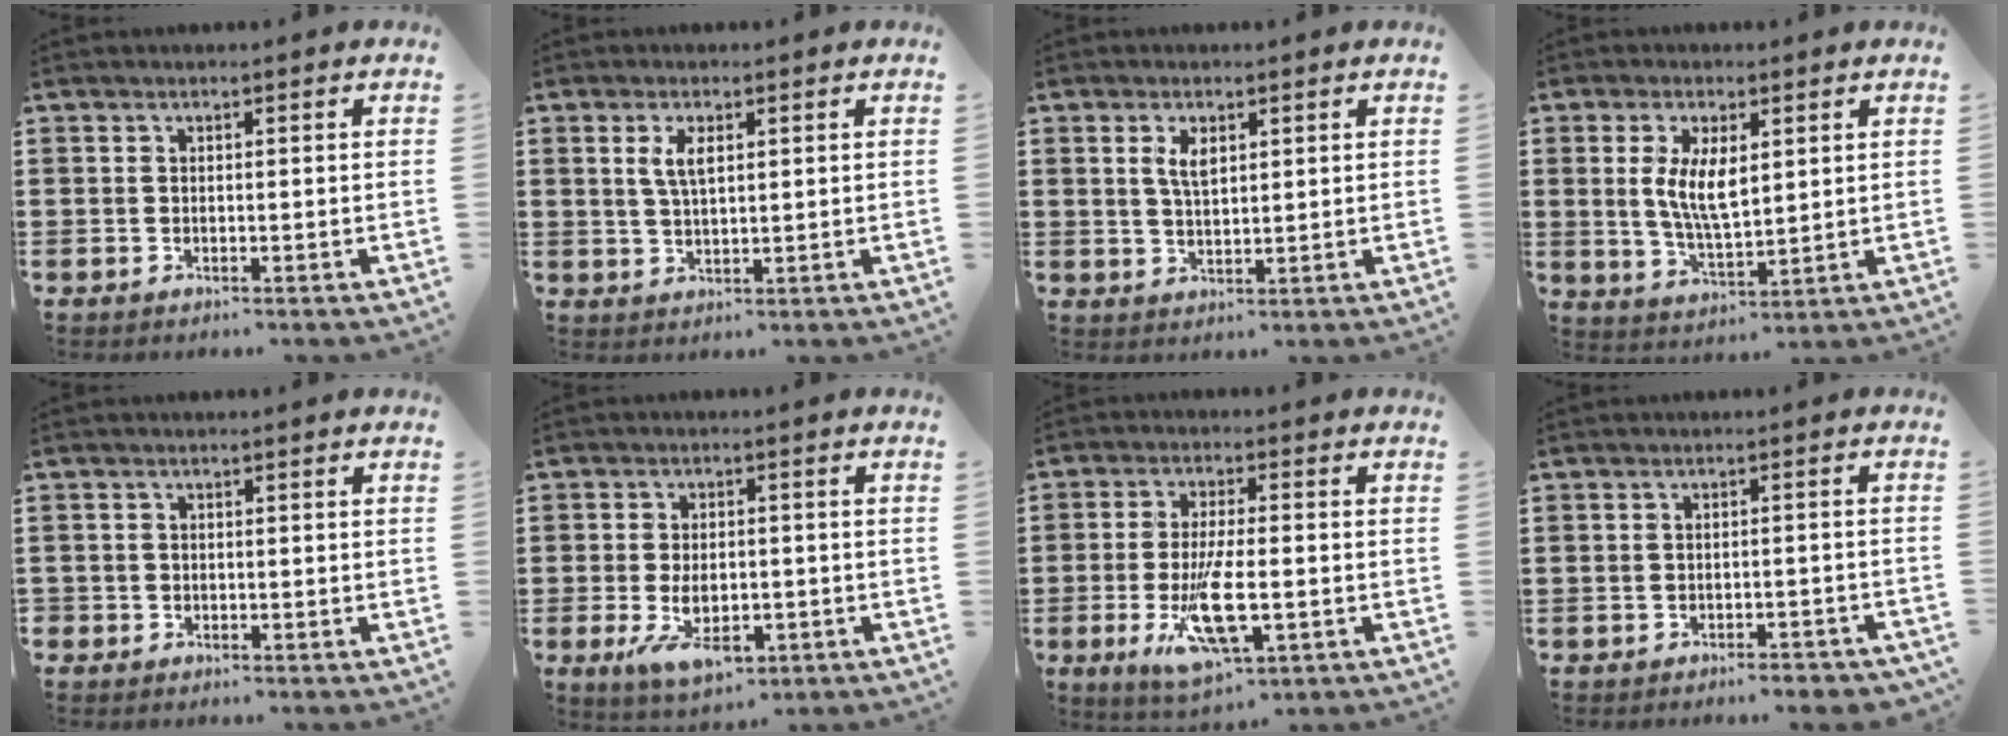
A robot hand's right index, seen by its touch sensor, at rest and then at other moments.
{"total": 3.7, "force": [1.2, 1.5, 3.1], "torque": [-0.068, 0.007, 0.020]}
{"total": 3.3, "force": [1.3, 1.3, 2.8], "torque": [-0.060, 0.005, 0.022]}
{"total": 6.9, "force": [1.2, 3.0, 6.1], "torque": [-0.123, 0.007, 0.021]}
{"total": 1.0, "force": [-0.6, 0.7, 0.0], "torque": [-0.003, 0.003, -0.015]}
{"total": 6.1, "force": [-2.0, 3.2, 4.8], "torque": [-0.092, -0.004, -0.038]}
{"total": 10.2, "force": [-2.9, 3.3, 9.2], "torque": [-0.178, -0.011, -0.045]}
{"total": 2.3, "force": [-2.2, 0.2, 0.7], "torque": [-0.015, 0.000, -0.045]}